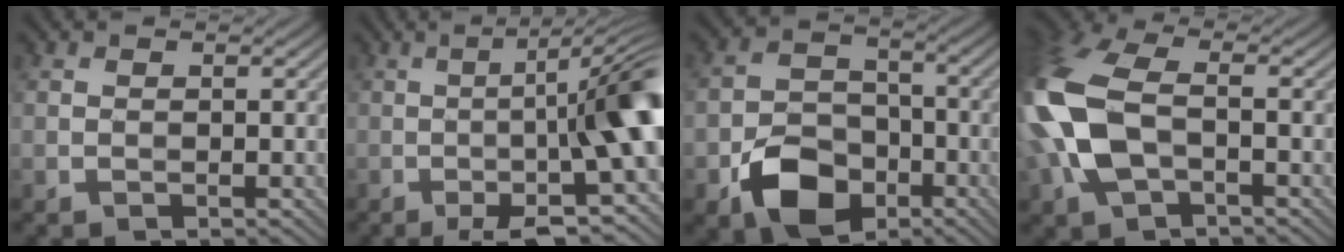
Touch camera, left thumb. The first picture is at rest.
{"total": 15.6, "force": [-3.2, 3.6, 14.8], "torque": [-0.167, 0.013, -0.042]}
{"total": 9.0, "force": [-4.7, 6.0, 4.7], "torque": [-0.092, -0.013, -0.095]}
{"total": 12.9, "force": [-1.7, 7.5, 10.3], "torque": [-0.290, -0.003, -0.036]}